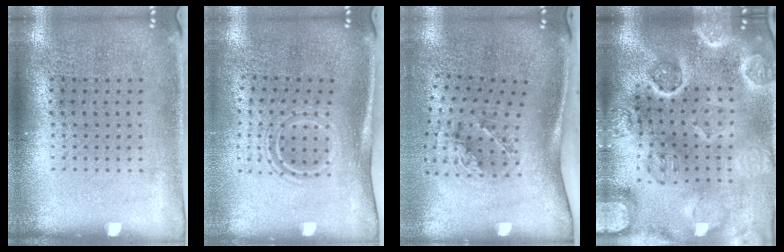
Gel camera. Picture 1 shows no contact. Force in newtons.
{"total": 1.8, "press": 1.2, "slide": 1.3}
{"total": 2.0, "press": 1.3, "slide": 1.5}
{"total": 5.1, "press": 4.4, "slide": 2.5}